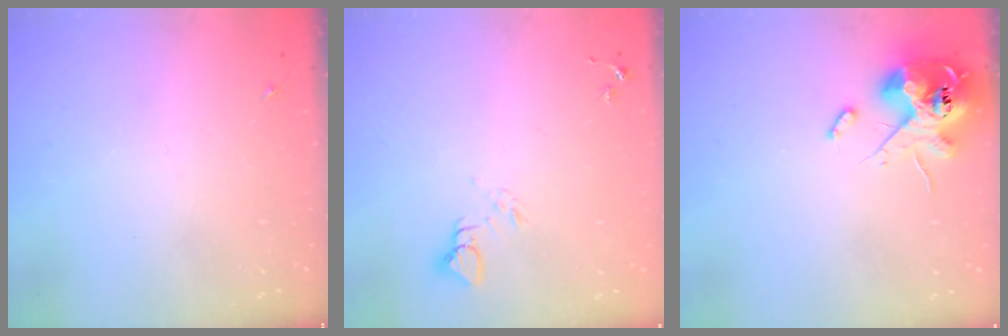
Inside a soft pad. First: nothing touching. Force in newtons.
{"total": 3.4, "press": 3.4, "slide": 0.2}
{"total": 13.2, "press": 13.0, "slide": 2.2}